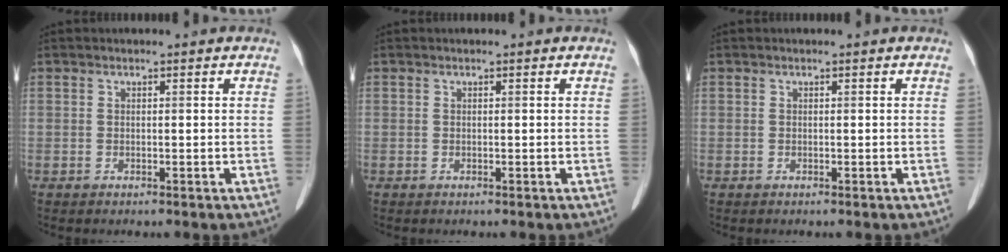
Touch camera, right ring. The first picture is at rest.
{"total": 0.0}
{"total": 0.0}